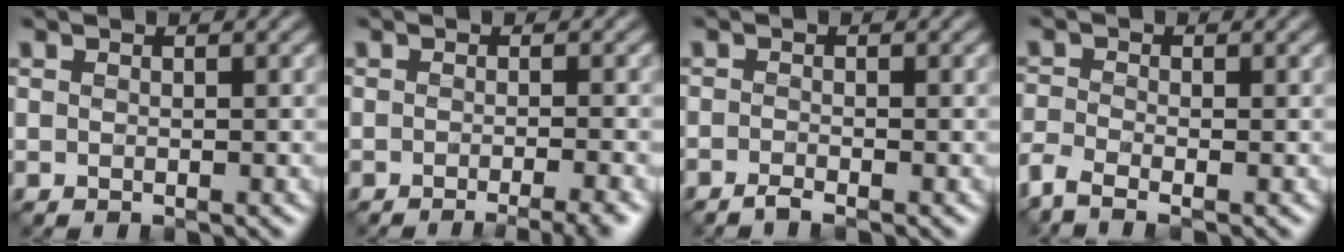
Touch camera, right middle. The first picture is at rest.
{"total": 3.6, "force": [-2.4, 0.4, 2.7], "torque": [-0.030, -0.003, -0.035]}
{"total": 1.0, "force": [-0.9, -0.2, 0.4], "torque": [-0.012, 0.000, -0.020]}
{"total": 2.7, "force": [-2.1, 0.7, 1.5], "torque": [-0.043, -0.007, -0.060]}